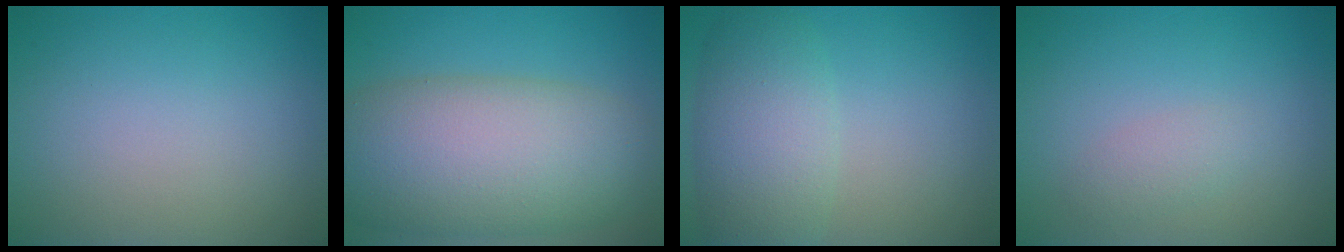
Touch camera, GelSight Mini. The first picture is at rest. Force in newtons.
{"total": 11.6, "press": 11.6, "slide": 0.9}
{"total": 5.6, "press": 5.5, "slide": 0.4}
{"total": 1.3, "press": 1.3, "slide": 0.0}